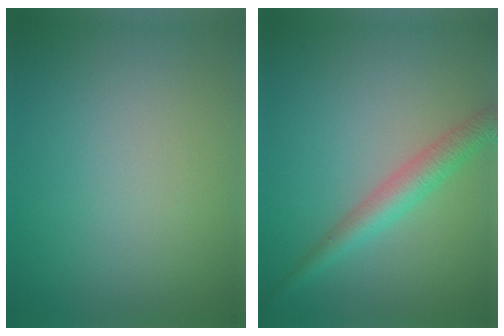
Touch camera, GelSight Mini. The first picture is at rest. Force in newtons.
{"total": 3.1, "press": 3.1, "slide": 0.1}